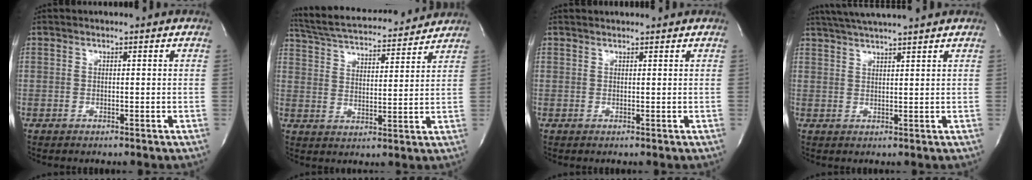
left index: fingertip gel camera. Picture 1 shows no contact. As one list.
[{"total": 17.8, "force": [16.5, 2.6, 6.1], "torque": [-0.110, 0.030, 0.249]}, {"total": 1.7, "force": [1.7, 0.2, 0.3], "torque": [-0.008, 0.017, 0.027]}, {"total": 8.0, "force": [7.0, -0.7, 3.8], "torque": [-0.068, 0.026, 0.108]}]